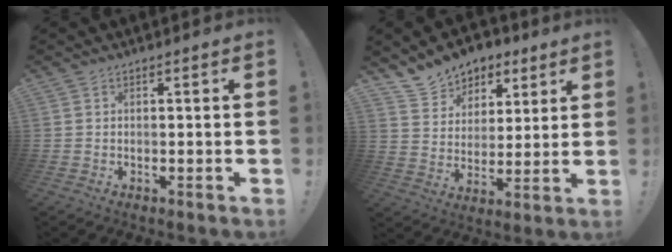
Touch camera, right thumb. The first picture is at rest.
{"total": 11.5, "force": [8.6, 7.4, 2.2], "torque": [-0.047, -0.061, 0.166]}